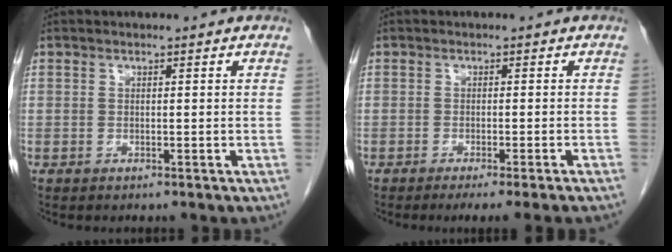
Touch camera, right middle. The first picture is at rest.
{"total": 5.7, "force": [-4.5, -1.1, 3.3], "torque": [-0.022, -0.007, -0.062]}